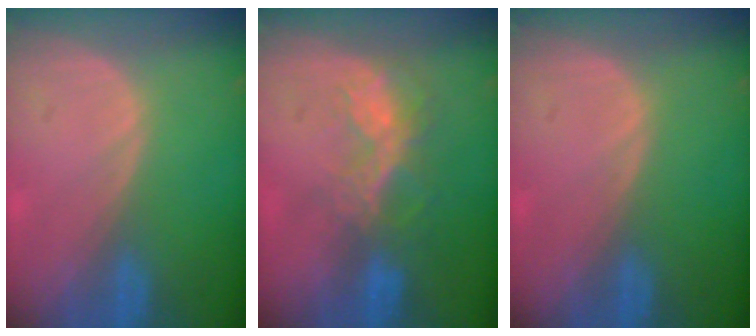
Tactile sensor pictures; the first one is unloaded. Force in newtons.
{"total": 6.8, "press": 5.8, "slide": 3.4}
{"total": 0.0}